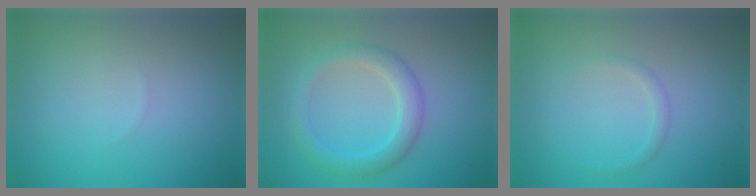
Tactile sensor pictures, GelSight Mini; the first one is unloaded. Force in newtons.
{"total": 3.2, "press": 3.2, "slide": 0.1}
{"total": 0.8, "press": 0.8, "slide": 0.0}